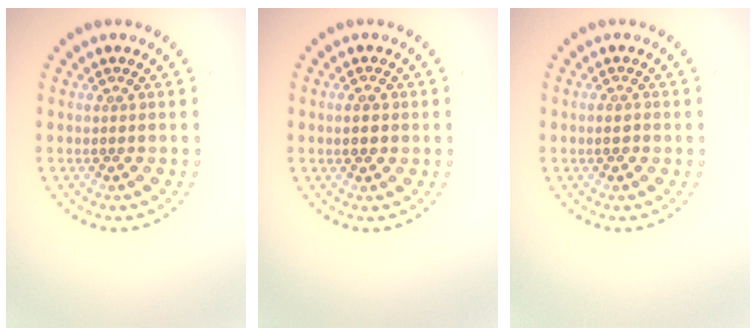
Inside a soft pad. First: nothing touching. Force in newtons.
{"total": 2.1, "press": 2.1, "slide": 0.1}
{"total": 1.1, "press": 1.0, "slide": 0.5}